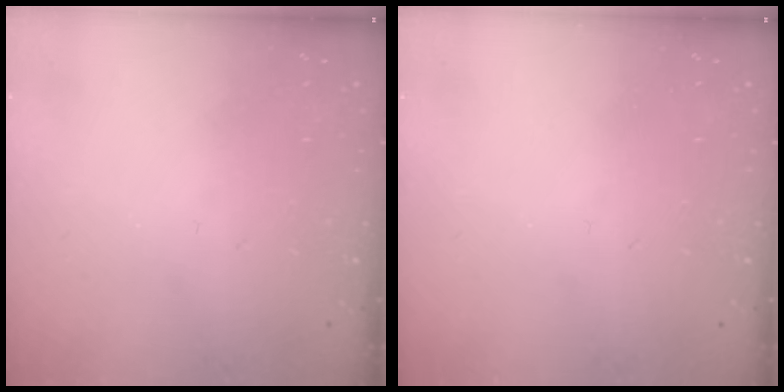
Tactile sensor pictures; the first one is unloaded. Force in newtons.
{"total": 0.0}